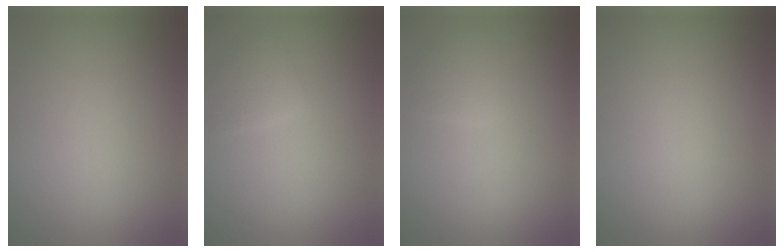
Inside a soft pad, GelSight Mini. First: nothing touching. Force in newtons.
{"total": 1.7, "press": 1.7, "slide": 0.0}
{"total": 1.6, "press": 1.6, "slide": 0.1}
{"total": 0.0}